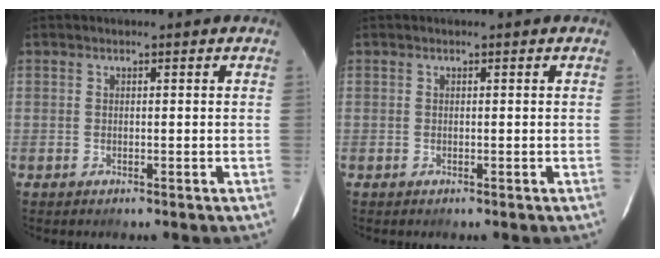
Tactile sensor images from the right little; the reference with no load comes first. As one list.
[{"total": 0.0}]